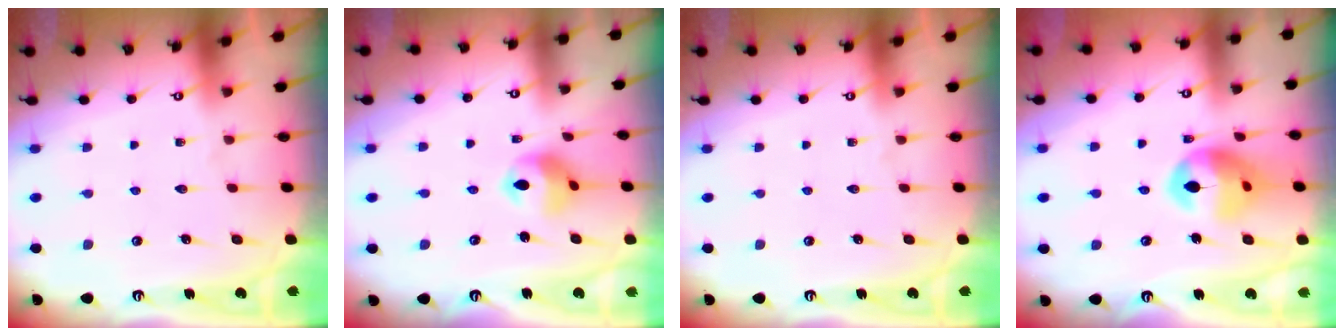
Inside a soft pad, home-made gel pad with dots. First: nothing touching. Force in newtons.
{"total": 9.1, "press": 9.1, "slide": 0.9}
{"total": 0.0}
{"total": 13.3, "press": 13.2, "slide": 1.3}